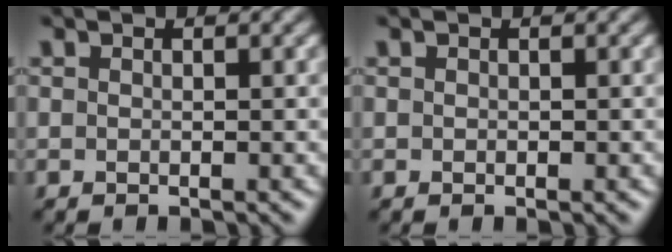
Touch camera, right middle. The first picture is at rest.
{"total": 0.0}